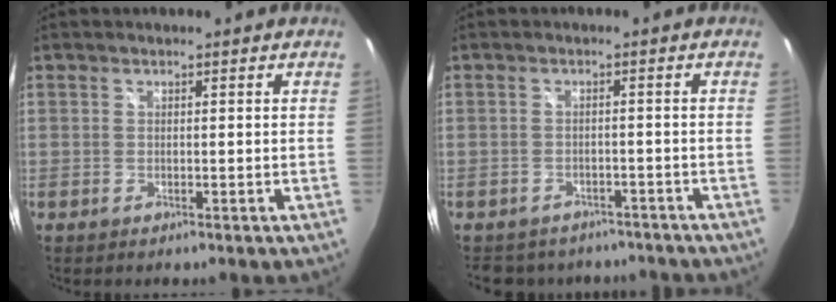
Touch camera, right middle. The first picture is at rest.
{"total": 9.7, "force": [-8.1, 4.5, 2.8], "torque": [-0.061, 0.001, -0.104]}